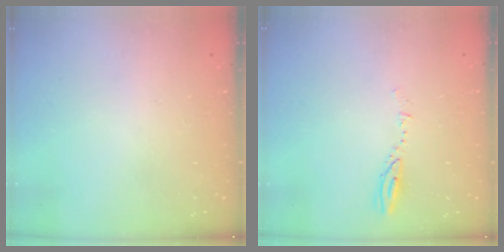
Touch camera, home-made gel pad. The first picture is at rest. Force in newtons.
{"total": 3.3, "press": 3.3, "slide": 0.3}